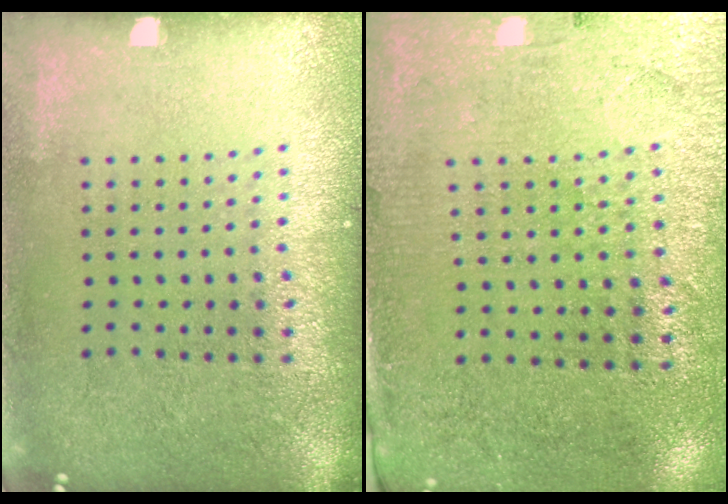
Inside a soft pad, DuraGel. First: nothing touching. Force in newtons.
{"total": 2.8, "press": 2.6, "slide": 1.2}